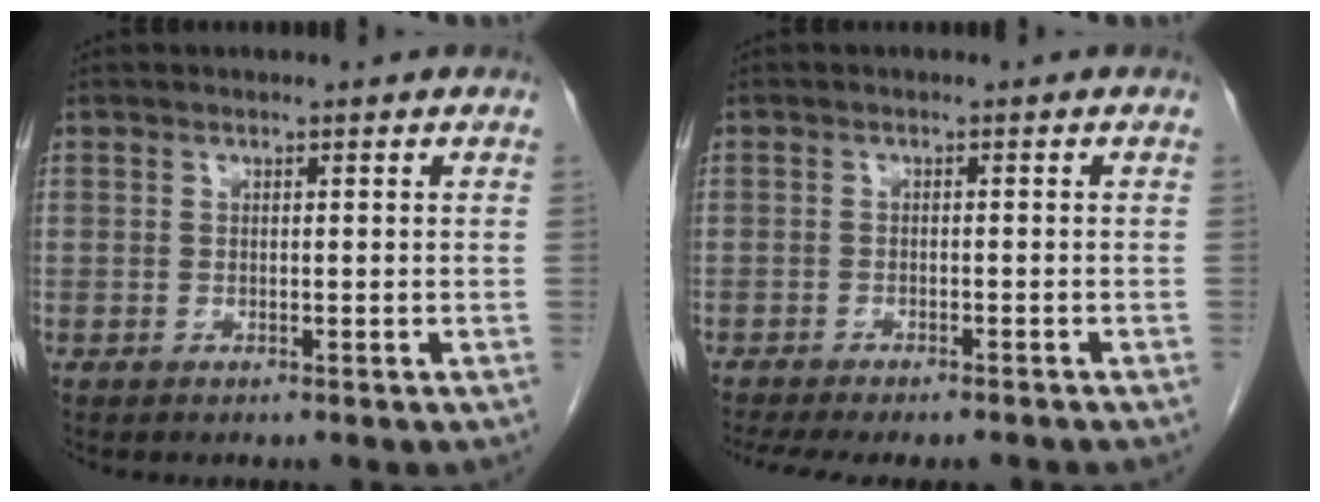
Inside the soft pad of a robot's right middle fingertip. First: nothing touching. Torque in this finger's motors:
{"motor_torque": [1.10, -1.04, 0.10, 0.05]}